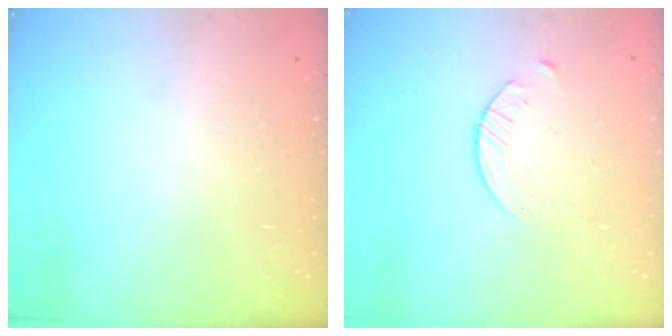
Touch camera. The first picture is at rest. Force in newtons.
{"total": 2.1, "press": 2.0, "slide": 0.3}